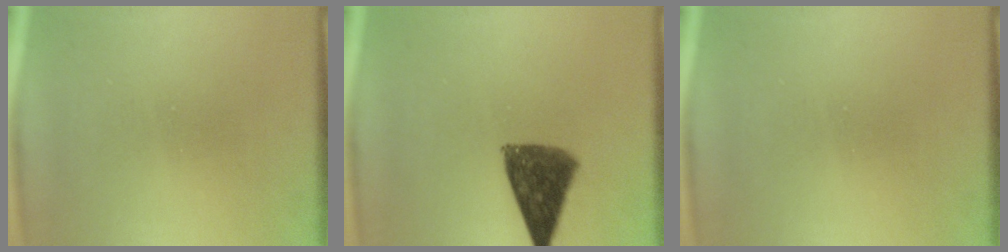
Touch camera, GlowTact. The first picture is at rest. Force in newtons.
{"total": 10.3}
{"total": 0.0}